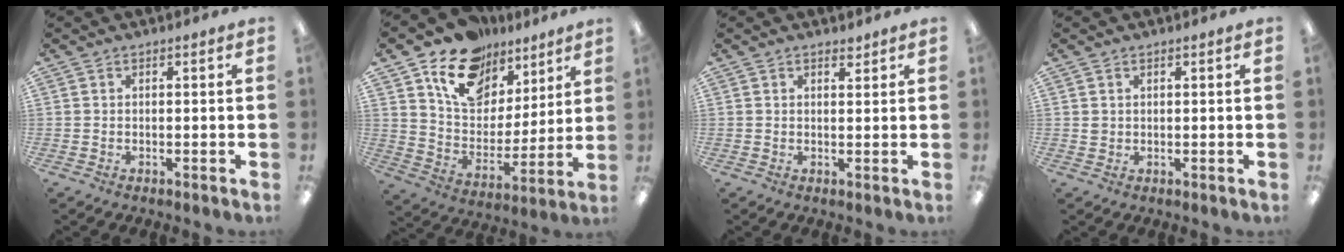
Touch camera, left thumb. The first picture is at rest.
{"total": 15.7, "force": [10.5, 10.1, 5.8], "torque": [-0.106, -0.060, 0.195]}
{"total": 1.8, "force": [1.6, 0.7, 0.5], "torque": [0.005, -0.010, 0.027]}
{"total": 1.2, "force": [0.7, 1.0, 0.3], "torque": [-0.008, 0.002, 0.013]}